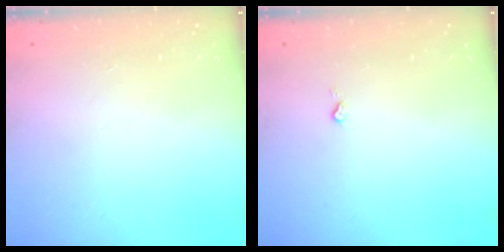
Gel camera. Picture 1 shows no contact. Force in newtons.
{"total": 2.7, "press": 2.7, "slide": 0.4}